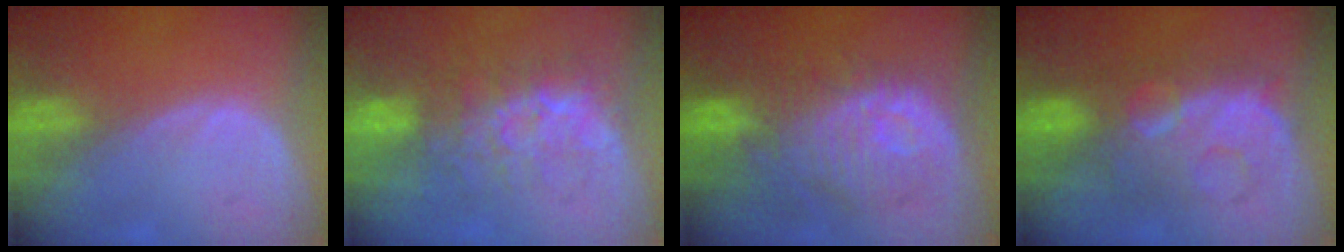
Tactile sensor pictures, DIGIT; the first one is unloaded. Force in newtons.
{"total": 8.1, "press": 7.8, "slide": 1.9}
{"total": 11.6, "press": 10.7, "slide": 4.4}
{"total": 8.8, "press": 8.8, "slide": 0.4}